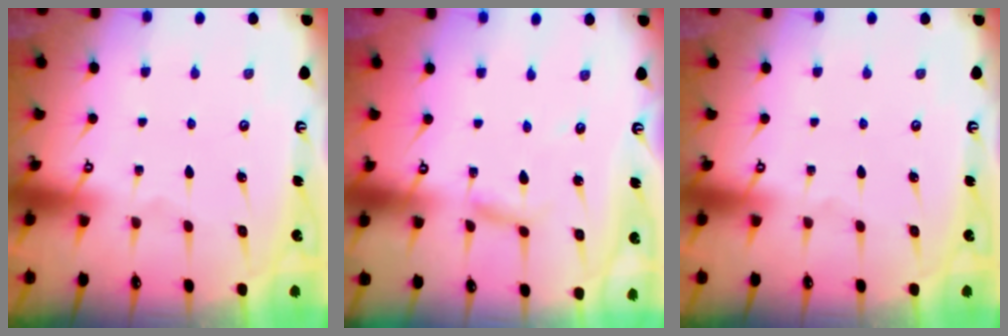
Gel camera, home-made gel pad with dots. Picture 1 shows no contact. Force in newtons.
{"total": 2.3, "press": 2.3, "slide": 0.1}
{"total": 0.0}